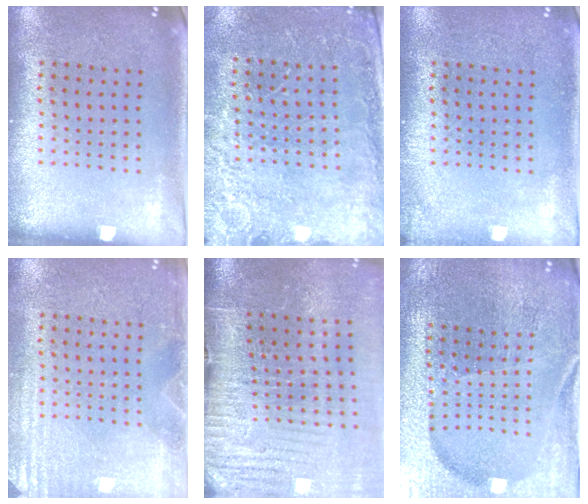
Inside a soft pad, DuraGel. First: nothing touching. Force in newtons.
{"total": 2.6, "press": 2.6, "slide": 0.3}
{"total": 0.9, "press": 0.9, "slide": 0.1}
{"total": 2.9, "press": 2.9, "slide": 0.5}
{"total": 4.3, "press": 3.6, "slide": 2.4}
{"total": 4.6, "press": 4.3, "slide": 1.4}